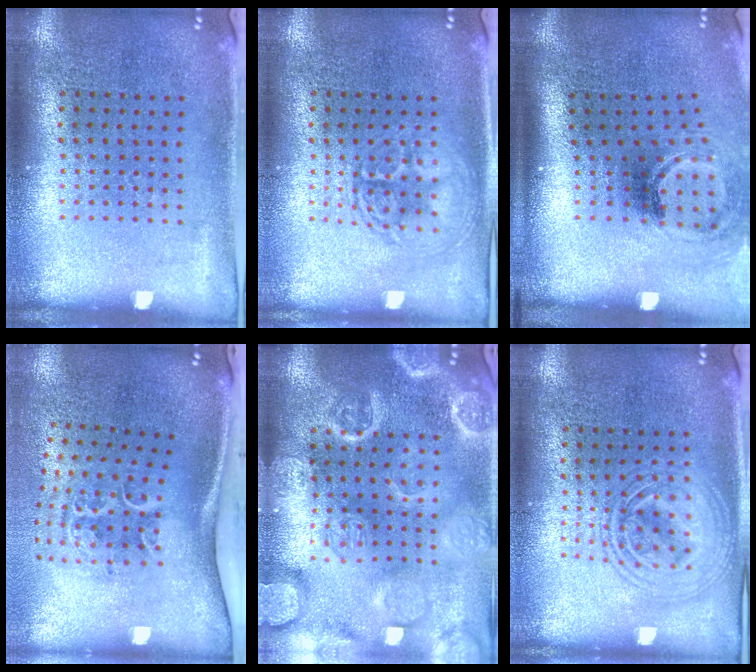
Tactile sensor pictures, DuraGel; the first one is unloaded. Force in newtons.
{"total": 2.9, "press": 2.9, "slide": 0.4}
{"total": 2.0, "press": 1.3, "slide": 1.6}
{"total": 2.3, "press": 1.4, "slide": 1.8}
{"total": 3.9, "press": 3.9, "slide": 0.4}
{"total": 2.8, "press": 2.8, "slide": 0.4}